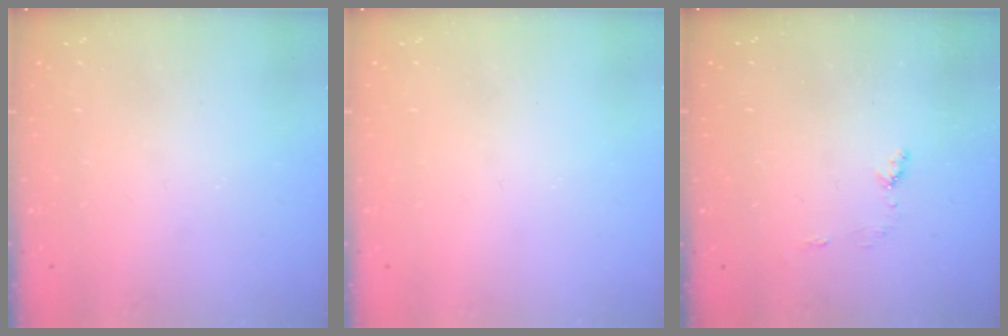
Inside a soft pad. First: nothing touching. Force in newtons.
{"total": 0.0}
{"total": 4.3, "press": 4.2, "slide": 0.5}